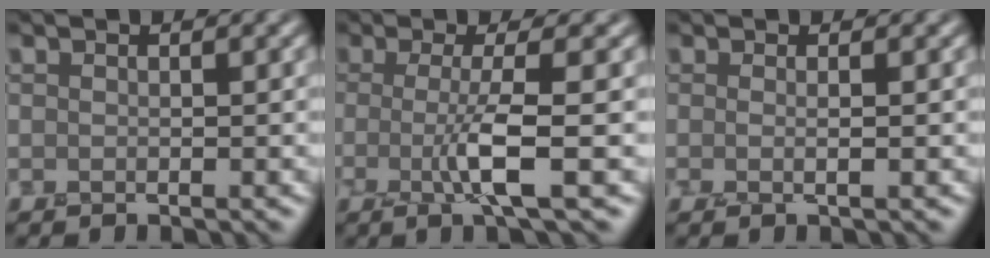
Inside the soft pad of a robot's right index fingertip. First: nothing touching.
{"total": 4.3, "force": [-0.4, 0.5, 4.2], "torque": [-0.084, -0.006, -0.012]}
{"total": 1.3, "force": [0.2, 0.3, 1.2], "torque": [-0.014, -0.005, -0.009]}